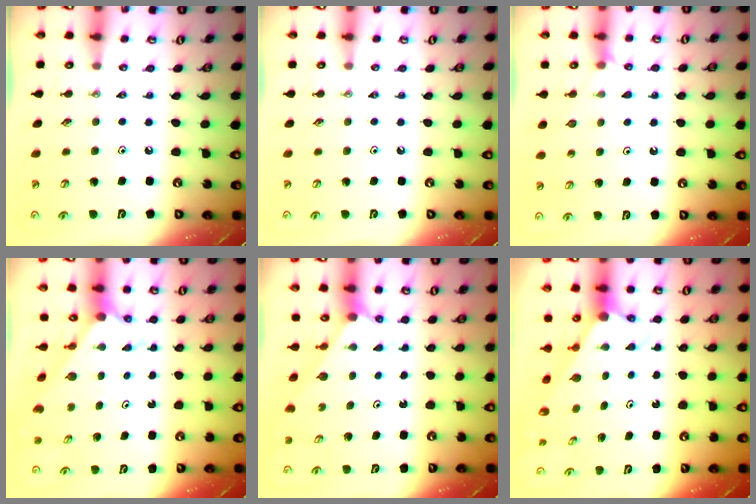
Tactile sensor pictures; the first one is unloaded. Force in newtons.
{"total": 0.0}
{"total": 4.1, "press": 4.0, "slide": 0.6}
{"total": 2.3, "press": 2.3, "slide": 0.2}
{"total": 1.9, "press": 1.9, "slide": 0.2}
{"total": 3.1, "press": 3.0, "slide": 0.3}